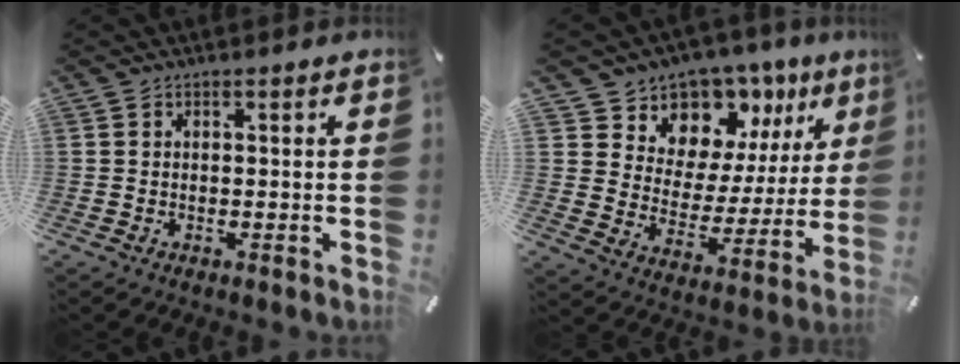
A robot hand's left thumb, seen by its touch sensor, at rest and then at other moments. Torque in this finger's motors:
{"motor_torque": [1.33, 0.16, 1.33, -1.06, 0.10]}